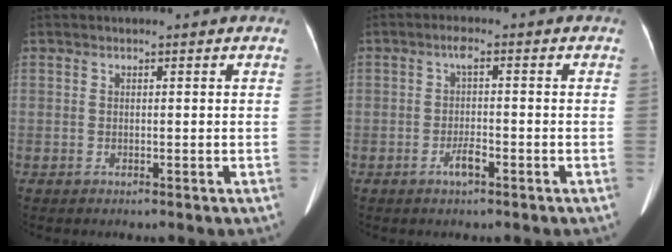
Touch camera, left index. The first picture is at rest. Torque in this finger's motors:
{"motor_torque": [0.53, 0.21, 0.27, 0.08]}